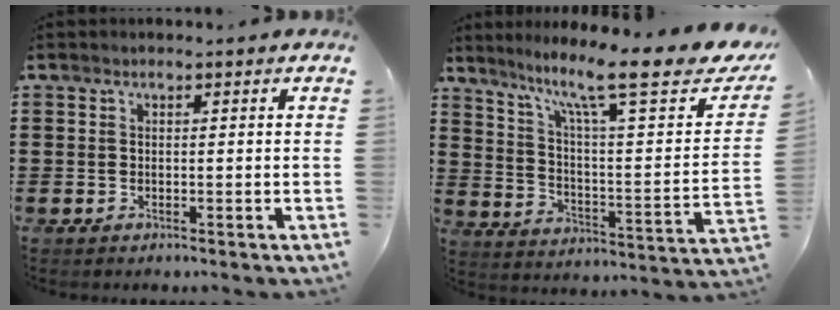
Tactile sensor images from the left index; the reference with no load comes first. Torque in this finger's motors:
{"motor_torque": [2.14, 0.00, 0.77, 0.21]}